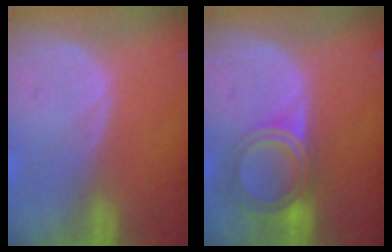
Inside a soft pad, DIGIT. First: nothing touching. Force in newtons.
{"total": 6.0, "press": 5.4, "slide": 2.6}